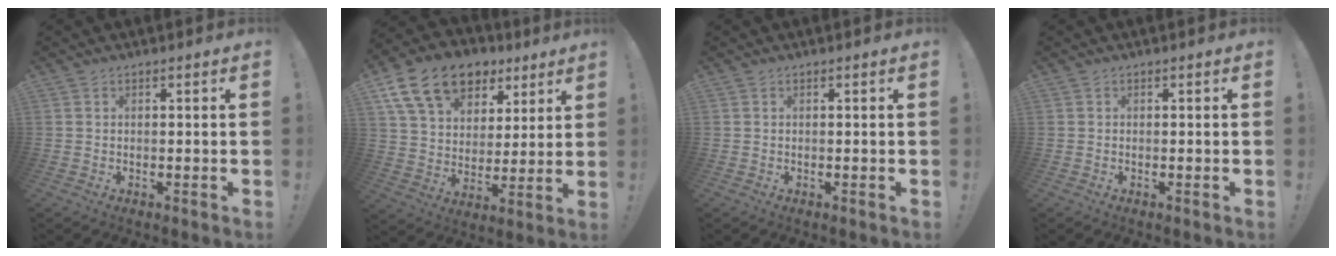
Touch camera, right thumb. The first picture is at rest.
{"total": 18.4, "force": [10.4, 11.8, 9.6], "torque": [-0.158, -0.051, 0.192]}
{"total": 0.0}
{"total": 0.0}